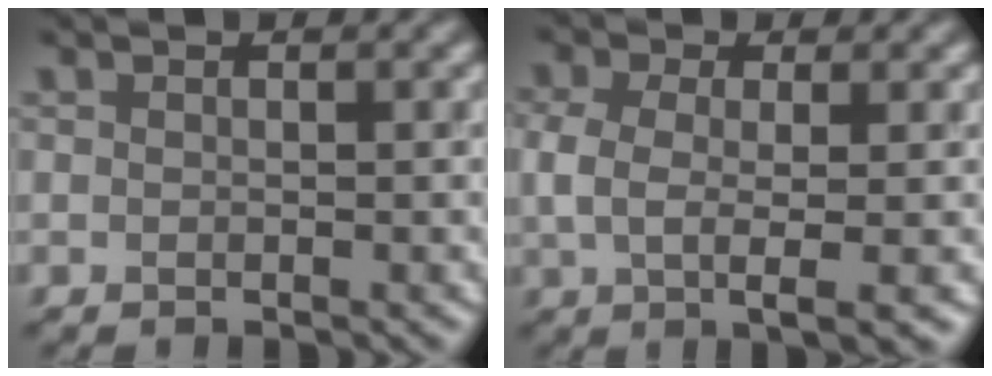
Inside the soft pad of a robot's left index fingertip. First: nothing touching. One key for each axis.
{"total": 4.1, "fx": -0.1, "fy": 1.7, "fz": 3.7, "tx": -0.076, "ty": 0.003, "tz": -0.001}